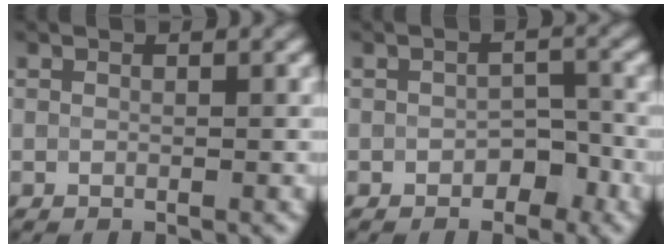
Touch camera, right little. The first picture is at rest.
{"total": 2.5, "force": [-1.2, 1.5, 1.6], "torque": [-0.023, 0.000, -0.017]}